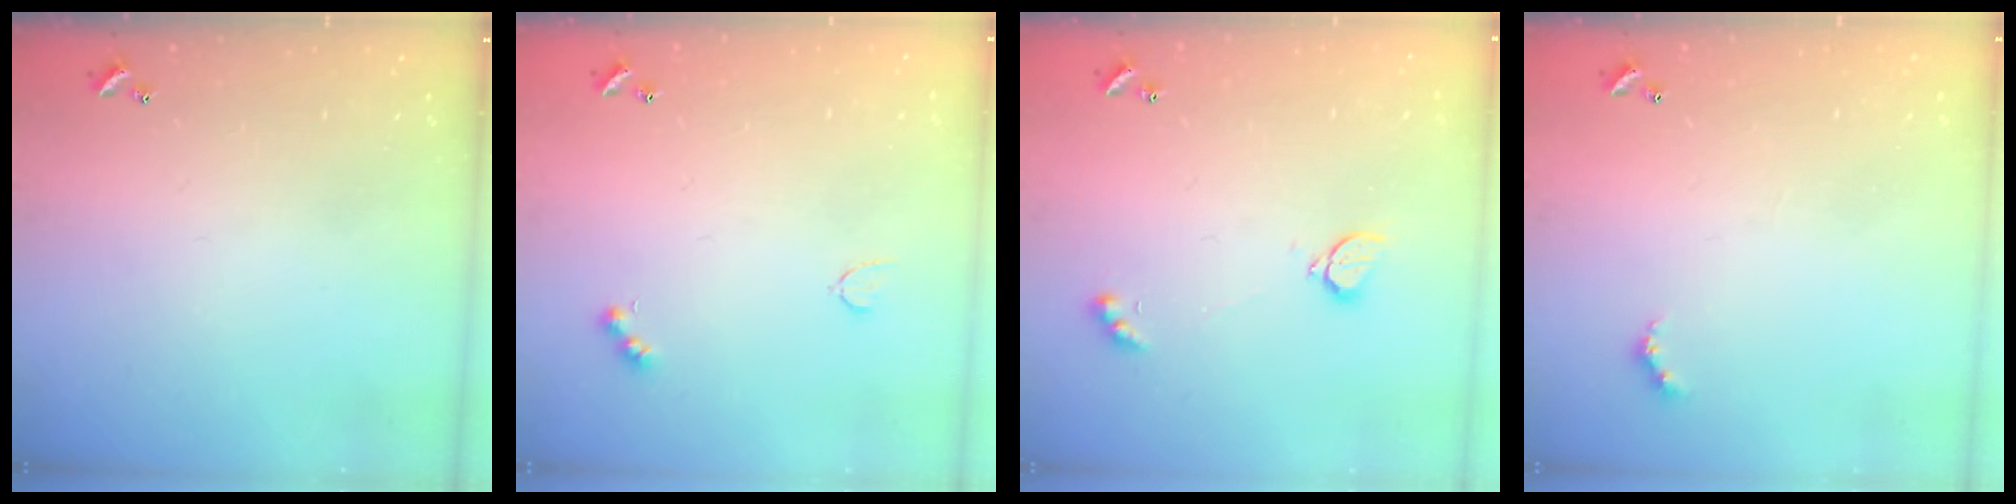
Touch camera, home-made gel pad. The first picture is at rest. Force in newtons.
{"total": 4.1, "press": 4.1, "slide": 0.6}
{"total": 2.4, "press": 2.3, "slide": 0.8}
{"total": 3.4, "press": 3.3, "slide": 0.6}